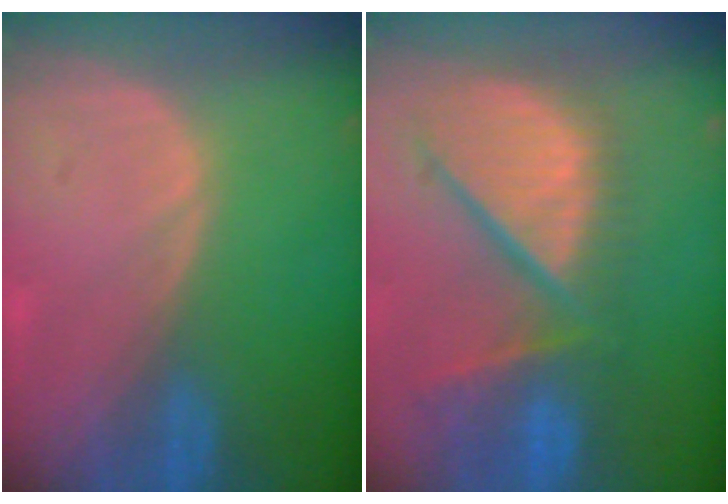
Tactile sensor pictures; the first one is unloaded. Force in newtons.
{"total": 12.5, "press": 10.7, "slide": 6.5}